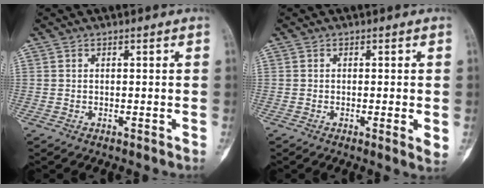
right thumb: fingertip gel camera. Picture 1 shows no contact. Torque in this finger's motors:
{"motor_torque": [-0.75, -0.22, -0.35, 0.06, 0.03]}